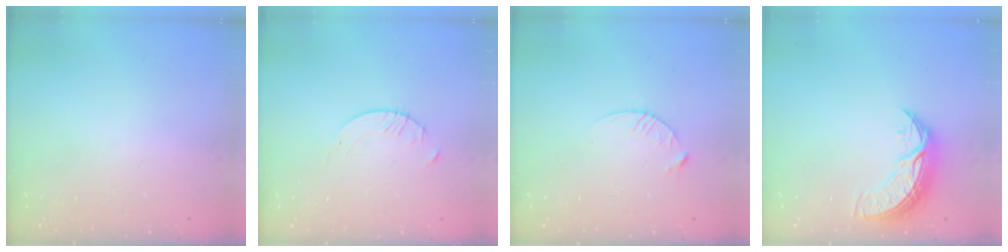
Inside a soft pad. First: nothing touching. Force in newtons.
{"total": 2.1, "press": 2.1, "slide": 0.3}
{"total": 3.7, "press": 3.7, "slide": 0.4}
{"total": 7.9, "press": 7.9, "slide": 0.6}